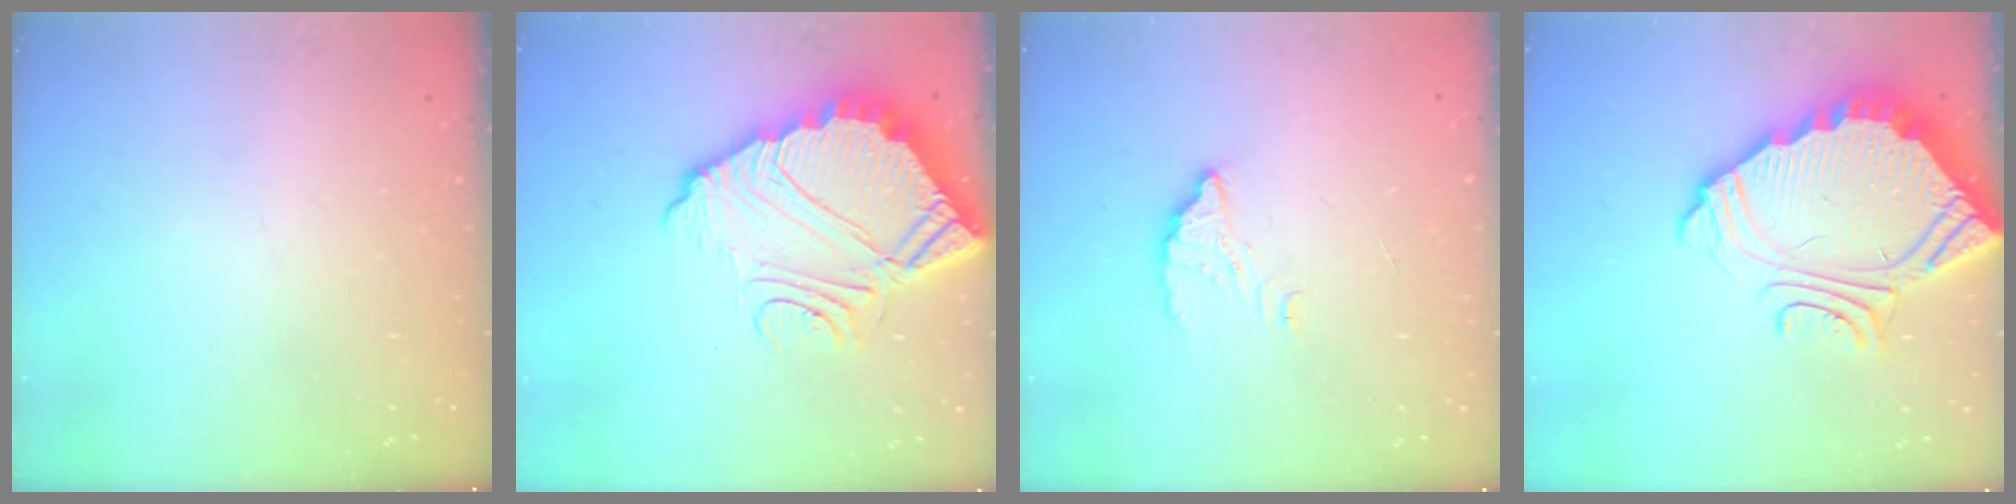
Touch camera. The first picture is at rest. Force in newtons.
{"total": 14.3, "press": 14.3, "slide": 1.1}
{"total": 3.0, "press": 3.0, "slide": 0.1}
{"total": 8.9, "press": 8.9, "slide": 0.6}